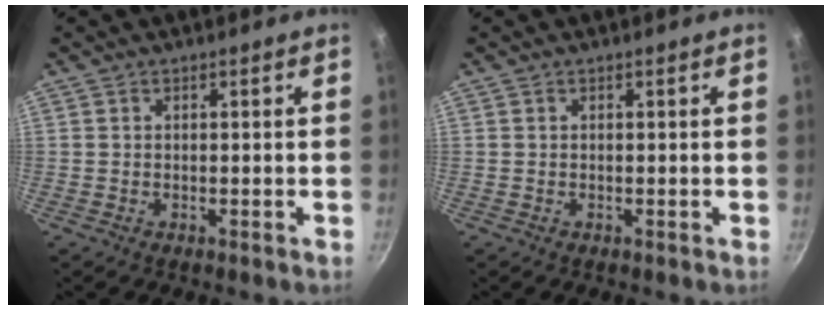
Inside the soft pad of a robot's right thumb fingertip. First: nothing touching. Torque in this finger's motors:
{"motor_torque": [-0.05, 0.05, 0.00, 0.00, 0.00]}